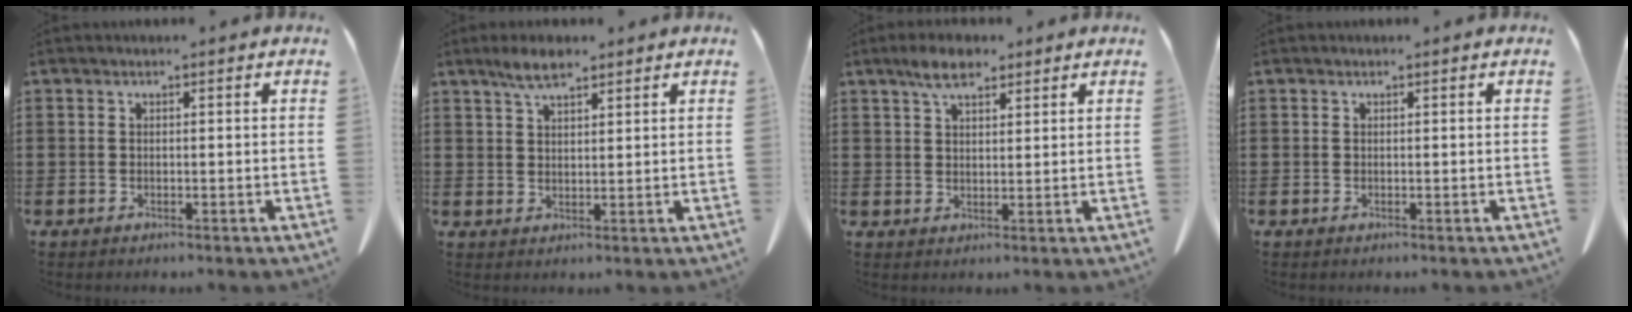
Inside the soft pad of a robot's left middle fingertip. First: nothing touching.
{"total": 4.3, "force": [3.0, 1.2, 2.8], "torque": [-0.061, 0.004, 0.055]}
{"total": 4.9, "force": [3.5, 1.8, 3.0], "torque": [-0.066, 0.005, 0.064]}
{"total": 0.0}